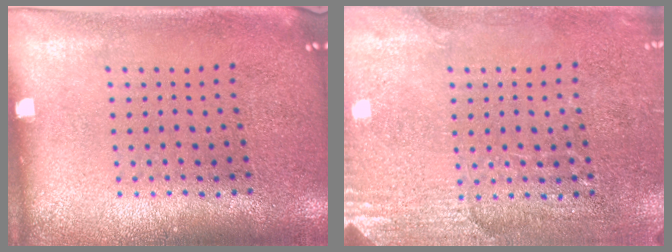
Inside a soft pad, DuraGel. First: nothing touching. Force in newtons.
{"total": 2.8, "press": 2.7, "slide": 0.8}